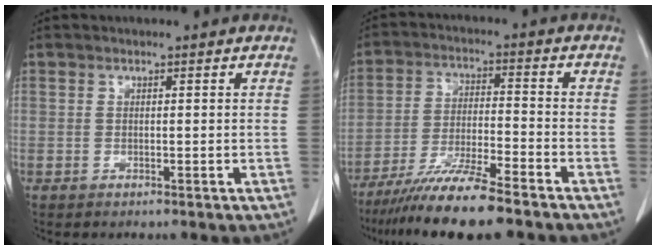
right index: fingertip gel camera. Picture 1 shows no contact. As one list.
[{"total": 11.4, "force": [-9.1, 0.0, 6.9], "torque": [-0.117, -0.029, -0.159]}]